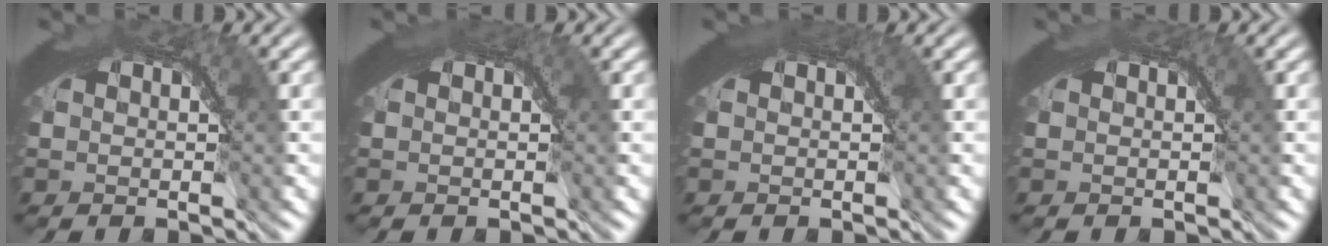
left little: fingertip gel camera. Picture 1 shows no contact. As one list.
[{"total": 0.9, "force": [0.5, 0.3, 0.8], "torque": [-0.006, 0.001, 0.005]}, {"total": 1.3, "force": [0.7, 0.3, 1.1], "torque": [-0.009, 0.002, 0.008]}, {"total": 0.0}]